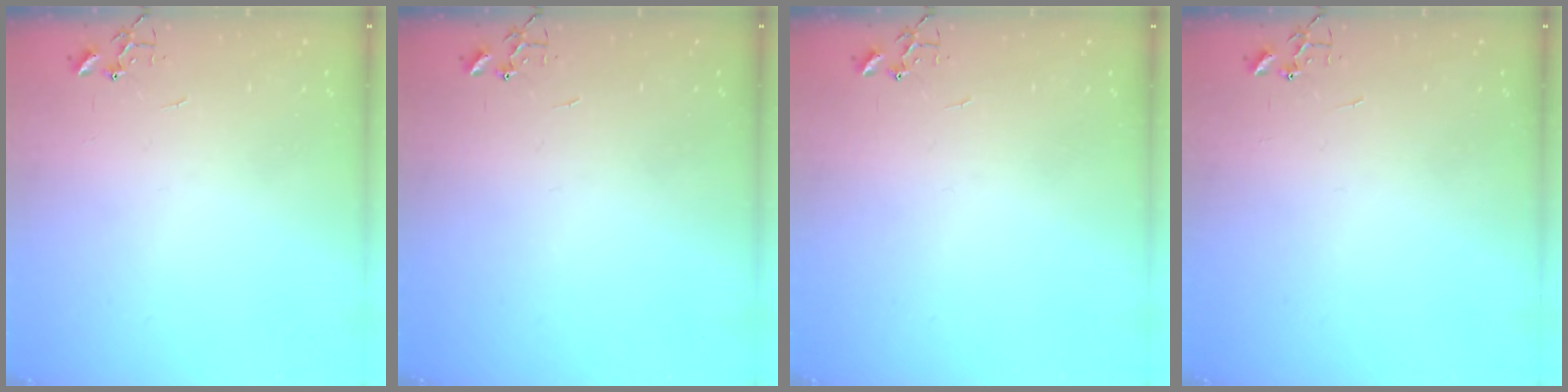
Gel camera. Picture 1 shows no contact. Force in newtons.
{"total": 0.0}
{"total": 0.0}
{"total": 0.0}